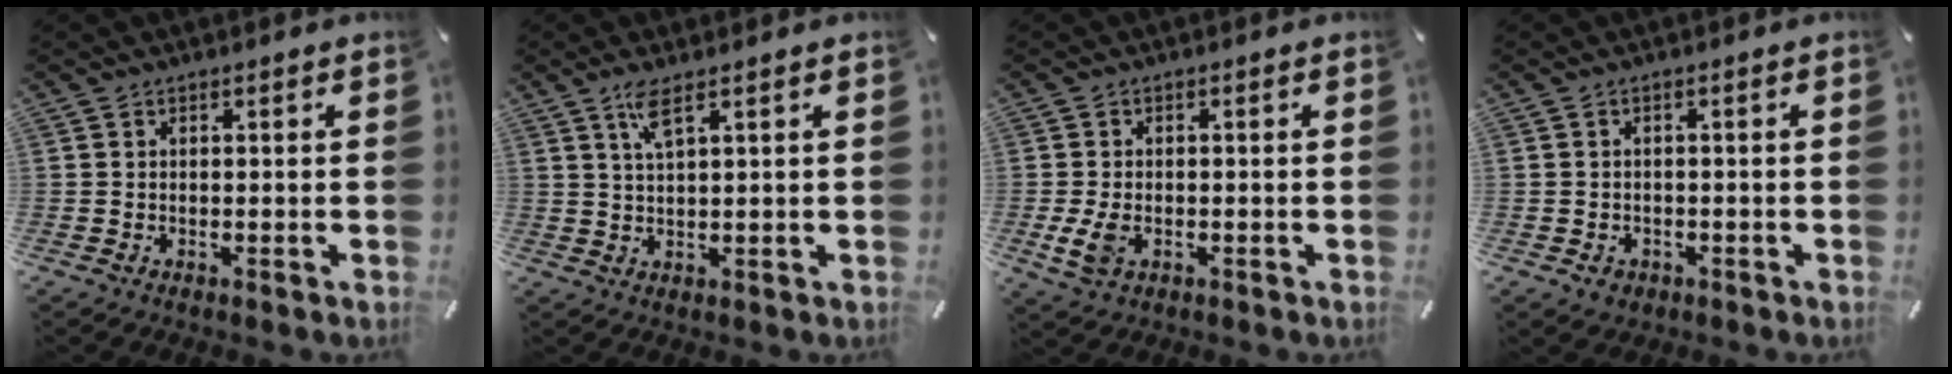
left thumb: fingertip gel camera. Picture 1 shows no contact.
{"total": 4.4, "force": [2.6, 0.7, 3.5], "torque": [-0.078, 0.002, 0.045]}
{"total": 4.3, "force": [-1.0, 2.8, 3.1], "torque": [-0.078, -0.005, -0.022]}
{"total": 2.0, "force": [-0.8, 1.7, 0.7], "torque": [-0.011, 0.005, -0.018]}